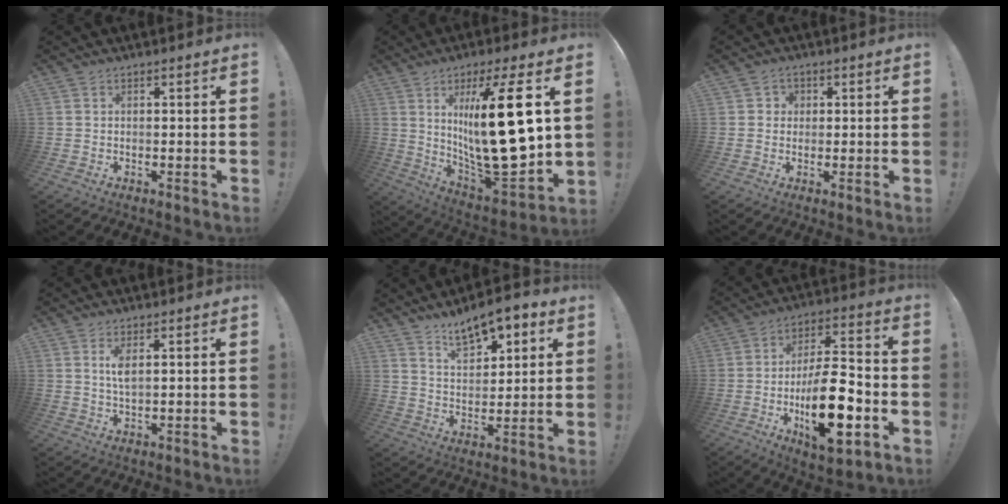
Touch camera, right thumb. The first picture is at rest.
{"total": 25.5, "force": [5.4, 7.1, 23.9], "torque": [-0.417, -0.044, 0.079]}
{"total": 2.5, "force": [0.1, 2.4, 0.7], "torque": [-0.012, 0.005, 0.000]}
{"total": 3.9, "force": [1.4, 1.2, 3.4], "torque": [-0.063, -0.003, 0.022]}
{"total": 11.2, "force": [8.2, 4.9, 5.9], "torque": [-0.085, -0.053, 0.147]}
{"total": 19.9, "force": [-5.8, 8.0, 17.2], "torque": [-0.298, 0.022, -0.087]}